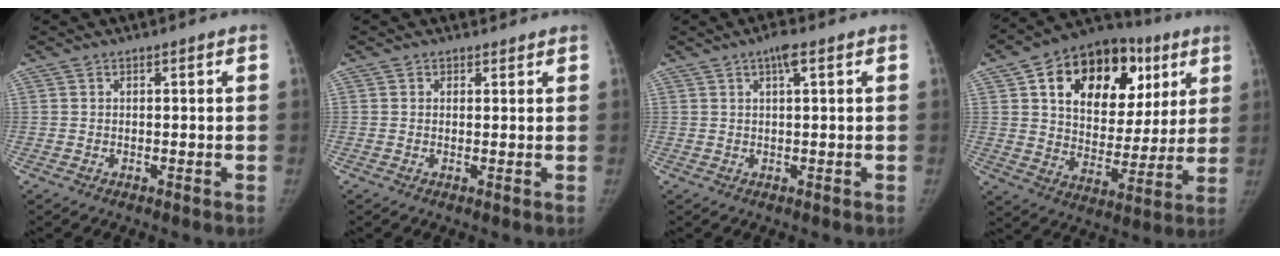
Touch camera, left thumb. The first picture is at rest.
{"total": 1.1, "force": [0.7, 0.7, -0.2], "torque": [0.012, -0.004, 0.006]}
{"total": 2.8, "force": [1.3, 0.4, 2.4], "torque": [-0.043, 0.003, 0.022]}
{"total": 24.6, "force": [10.0, 15.9, 16.0], "torque": [-0.192, 0.007, 0.155]}